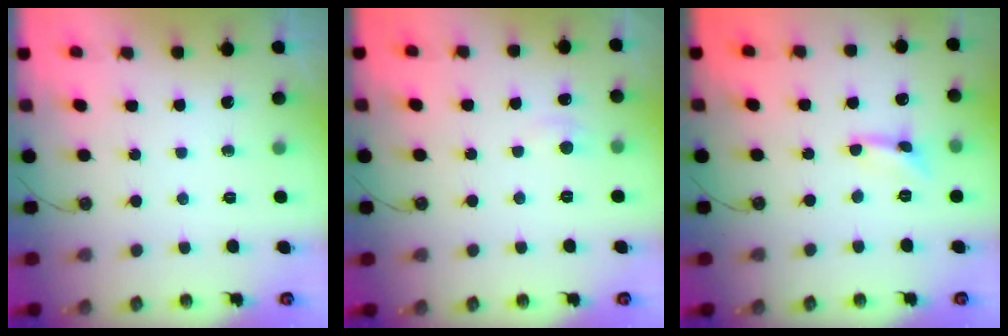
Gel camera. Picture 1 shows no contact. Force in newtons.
{"total": 2.4, "press": 2.4, "slide": 0.4}
{"total": 0.7, "press": 0.6, "slide": 0.3}